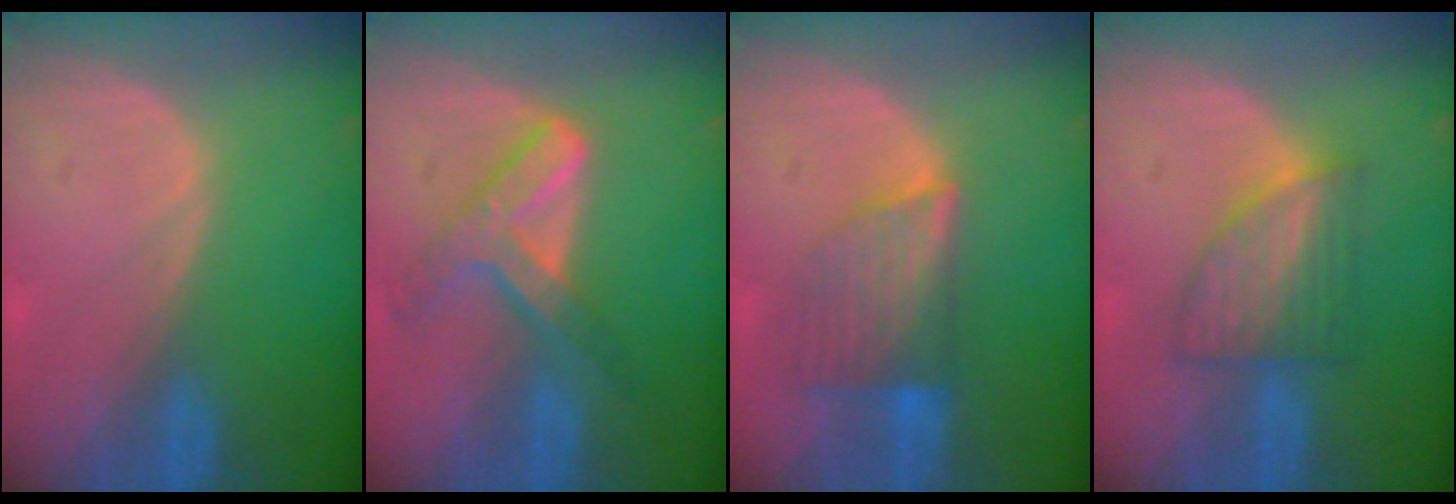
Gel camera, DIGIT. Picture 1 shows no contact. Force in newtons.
{"total": 7.4, "press": 6.3, "slide": 3.9}
{"total": 7.2, "press": 6.5, "slide": 3.1}
{"total": 6.0, "press": 5.9, "slide": 1.0}